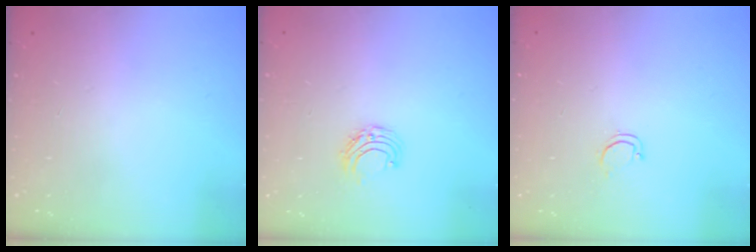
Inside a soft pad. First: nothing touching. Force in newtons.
{"total": 5.9, "press": 5.8, "slide": 0.7}
{"total": 2.8, "press": 2.8, "slide": 0.2}